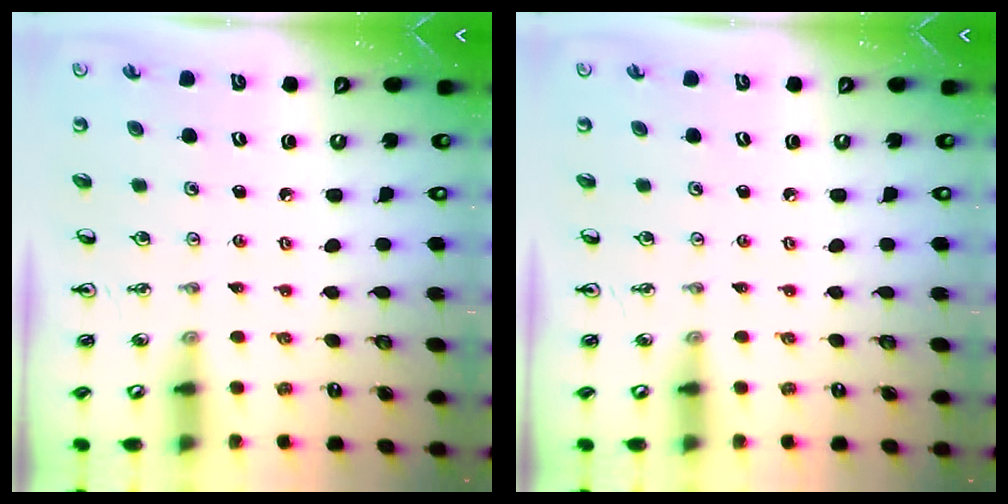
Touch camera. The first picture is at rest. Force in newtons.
{"total": 0.0}